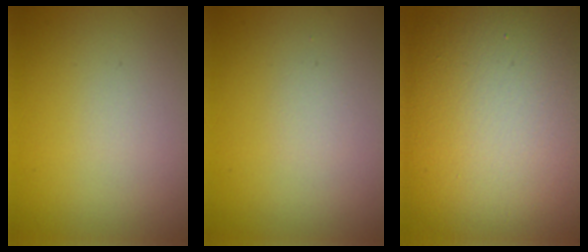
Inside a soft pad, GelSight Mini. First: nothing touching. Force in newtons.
{"total": 0.6, "press": 0.6, "slide": 0.1}
{"total": 19.2, "press": 19.2, "slide": 1.3}